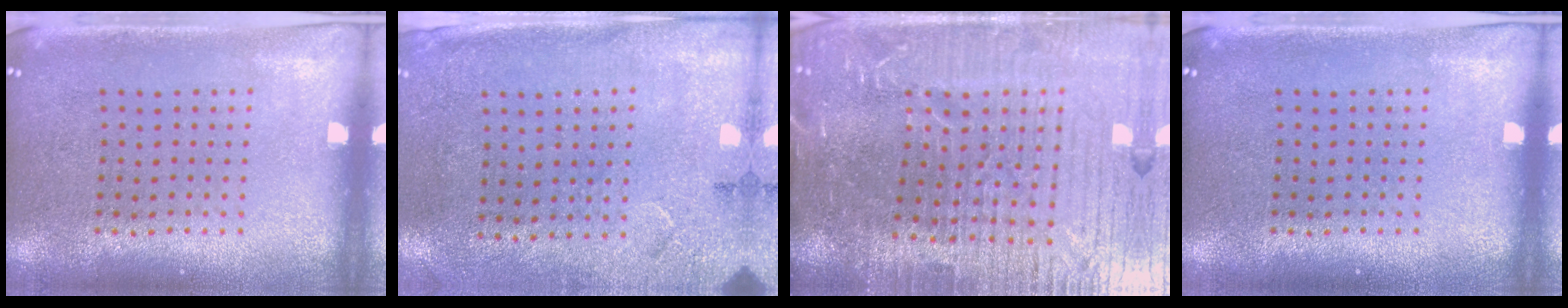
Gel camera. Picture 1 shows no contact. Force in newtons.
{"total": 2.7, "press": 2.2, "slide": 1.6}
{"total": 7.0, "press": 6.1, "slide": 3.5}
{"total": 0.0}